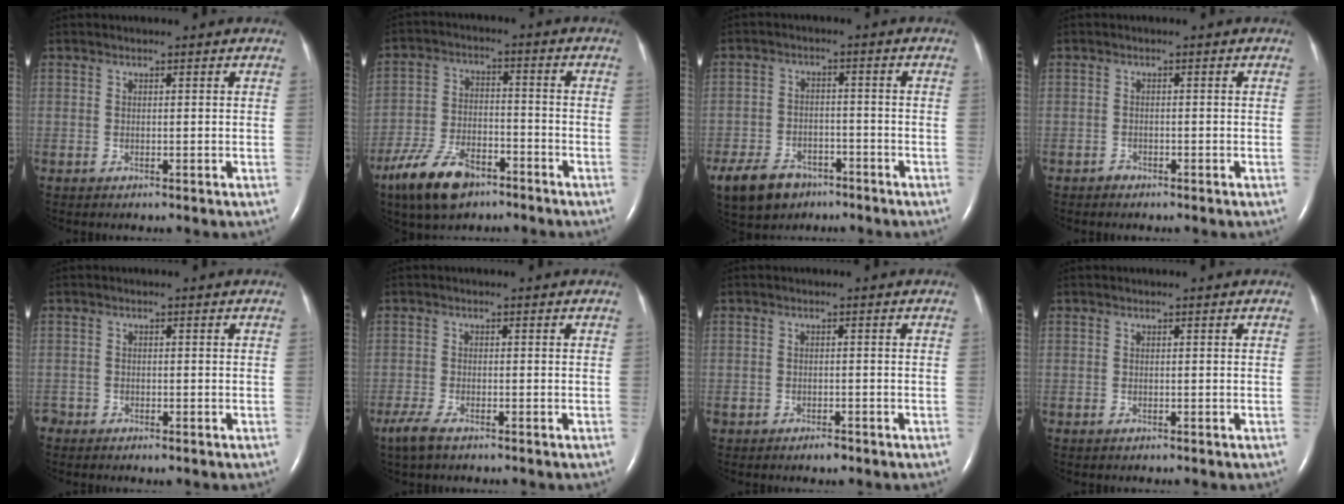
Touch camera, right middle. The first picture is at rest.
{"total": 10.6, "force": [-7.2, 4.6, 6.3], "torque": [-0.132, -0.009, -0.132]}
{"total": 9.9, "force": [-6.7, 6.0, 4.1], "torque": [-0.093, -0.002, -0.108]}
{"total": 0.8, "force": [-0.7, 0.4, 0.0], "torque": [0.000, 0.001, -0.015]}
{"total": 1.9, "force": [-1.5, 1.0, 0.6], "torque": [-0.007, 0.000, -0.022]}
{"total": 3.7, "force": [-2.6, 0.9, 2.4], "torque": [-0.061, -0.011, -0.047]}
{"total": 1.6, "force": [-1.2, 0.8, 0.7], "torque": [-0.014, 0.001, -0.014]}
{"total": 0.0}